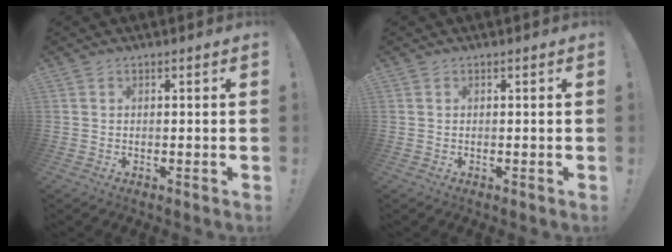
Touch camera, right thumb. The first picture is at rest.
{"total": 0.0}